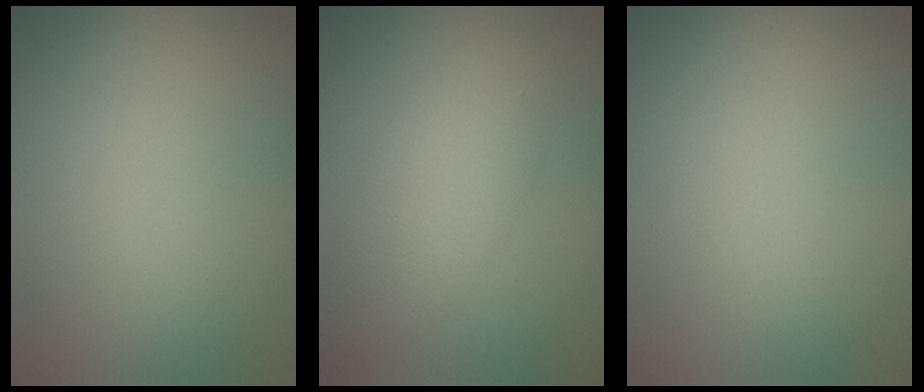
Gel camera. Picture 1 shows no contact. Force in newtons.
{"total": 4.4, "press": 4.4, "slide": 0.2}
{"total": 0.0}